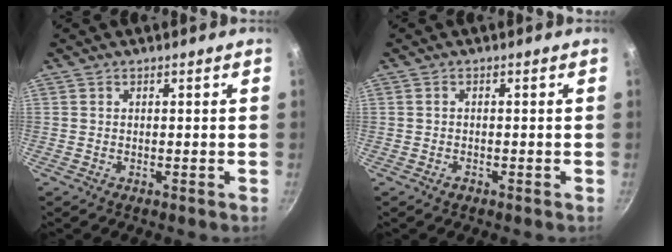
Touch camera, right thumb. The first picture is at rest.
{"total": 1.1, "force": [-0.7, 0.6, 0.5], "torque": [-0.013, 0.005, -0.013]}